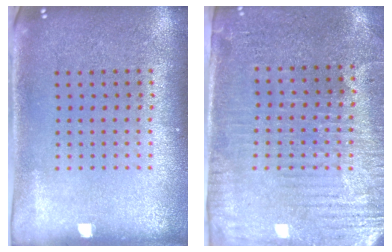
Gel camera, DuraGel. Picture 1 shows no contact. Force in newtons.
{"total": 3.2, "press": 2.9, "slide": 1.3}